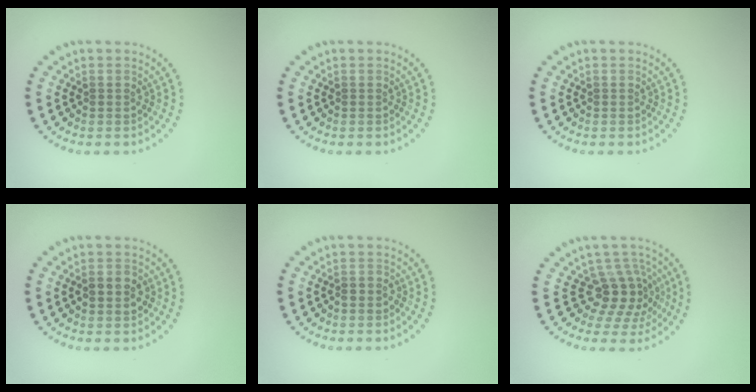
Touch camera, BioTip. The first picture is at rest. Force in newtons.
{"total": 0.0}
{"total": 0.0}
{"total": 2.4, "press": 2.4, "slide": 0.1}
{"total": 0.8, "press": 0.6, "slide": 0.5}
{"total": 3.8, "press": 2.9, "slide": 2.5}